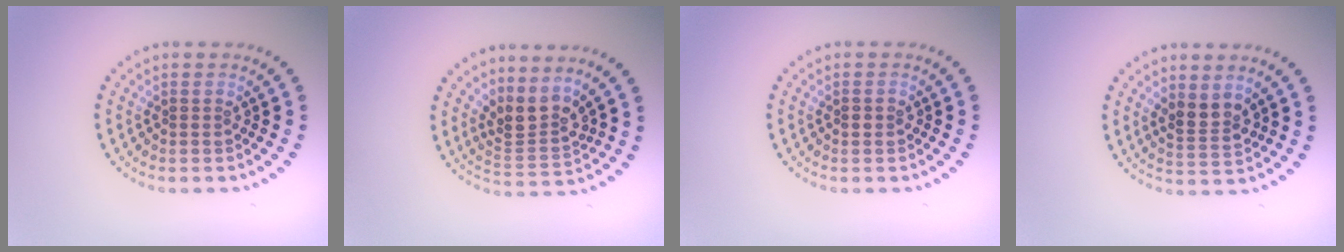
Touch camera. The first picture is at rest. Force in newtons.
{"total": 3.0, "press": 2.2, "slide": 2.1}
{"total": 1.1, "press": 1.1, "slide": 0.1}
{"total": 2.5, "press": 2.3, "slide": 1.1}